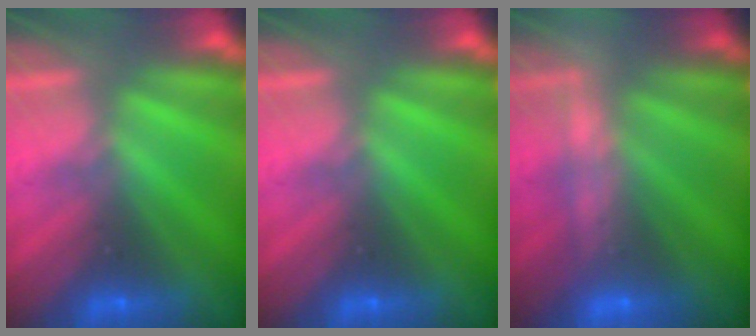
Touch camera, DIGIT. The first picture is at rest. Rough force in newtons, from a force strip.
{"total": 0.0}
{"total": 2.3}